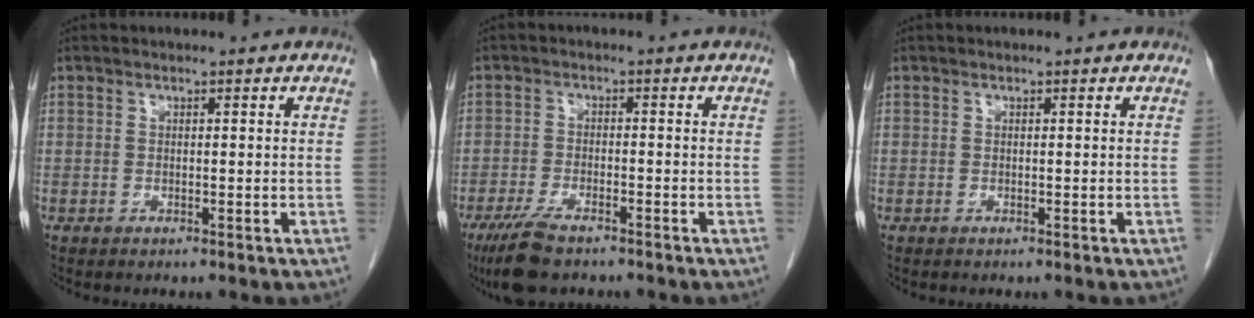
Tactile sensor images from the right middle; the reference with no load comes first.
{"total": 6.6, "force": [-5.0, 1.5, 4.1], "torque": [-0.083, -0.015, -0.086]}
{"total": 0.0}